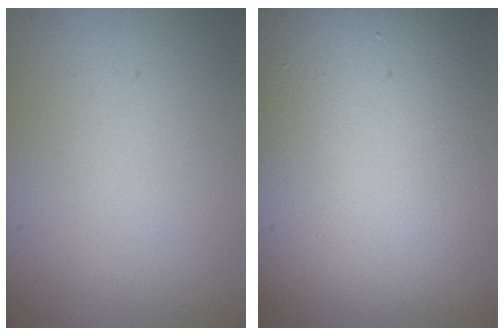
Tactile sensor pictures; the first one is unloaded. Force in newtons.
{"total": 21.0, "press": 20.9, "slide": 1.1}